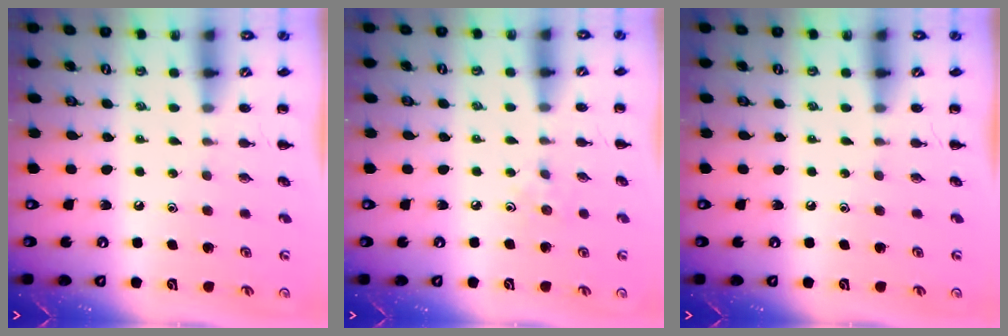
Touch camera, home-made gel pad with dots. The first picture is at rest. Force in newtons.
{"total": 3.1, "press": 2.8, "slide": 1.2}
{"total": 0.0}